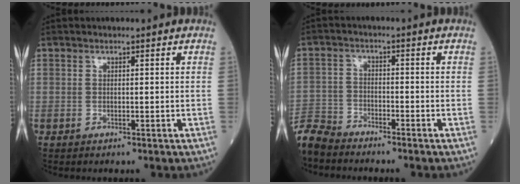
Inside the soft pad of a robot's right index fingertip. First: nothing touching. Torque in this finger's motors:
{"motor_torque": [0.02, -0.01, -0.23, -0.09]}